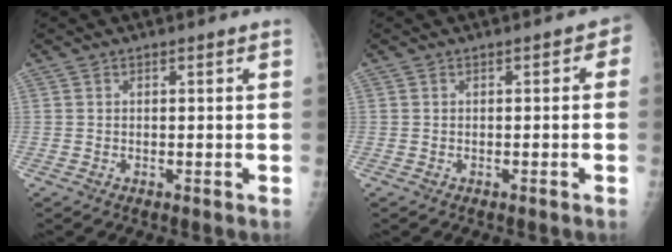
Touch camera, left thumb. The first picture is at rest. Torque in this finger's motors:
{"motor_torque": [-0.46, -0.01, -0.01, -0.08, 0.07]}